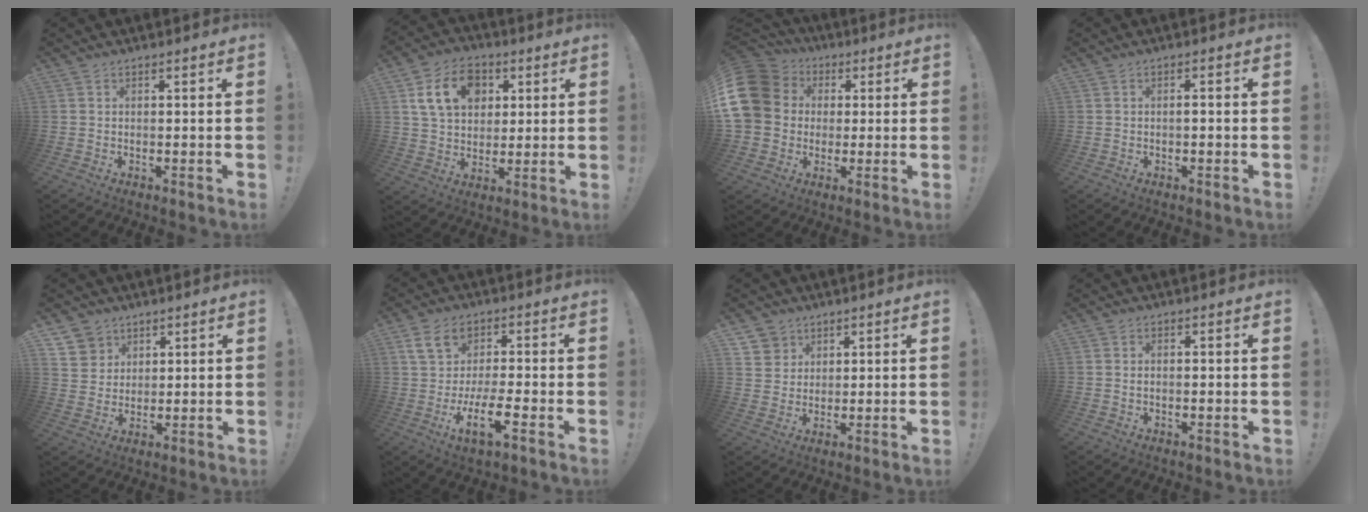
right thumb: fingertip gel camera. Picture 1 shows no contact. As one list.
[{"total": 16.2, "force": [5.5, 12.1, 9.3], "torque": [-0.144, -0.004, 0.108]}, {"total": 16.8, "force": [2.4, 14.1, 8.8], "torque": [-0.162, 0.010, 0.052]}, {"total": 1.1, "force": [-0.6, -0.1, 0.9], "torque": [-0.017, 0.001, -0.012]}, {"total": 6.7, "force": [4.3, 5.1, 0.3], "torque": [-0.003, -0.034, 0.085]}, {"total": 12.5, "force": [-1.5, 5.7, 11.1], "torque": [-0.199, -0.001, -0.030]}, {"total": 5.6, "force": [3.5, 4.4, 0.2], "torque": [0.005, -0.027, 0.066]}, {"total": 0.9, "force": [0.1, 0.5, 0.7], "torque": [-0.015, 0.003, 0.002]}]